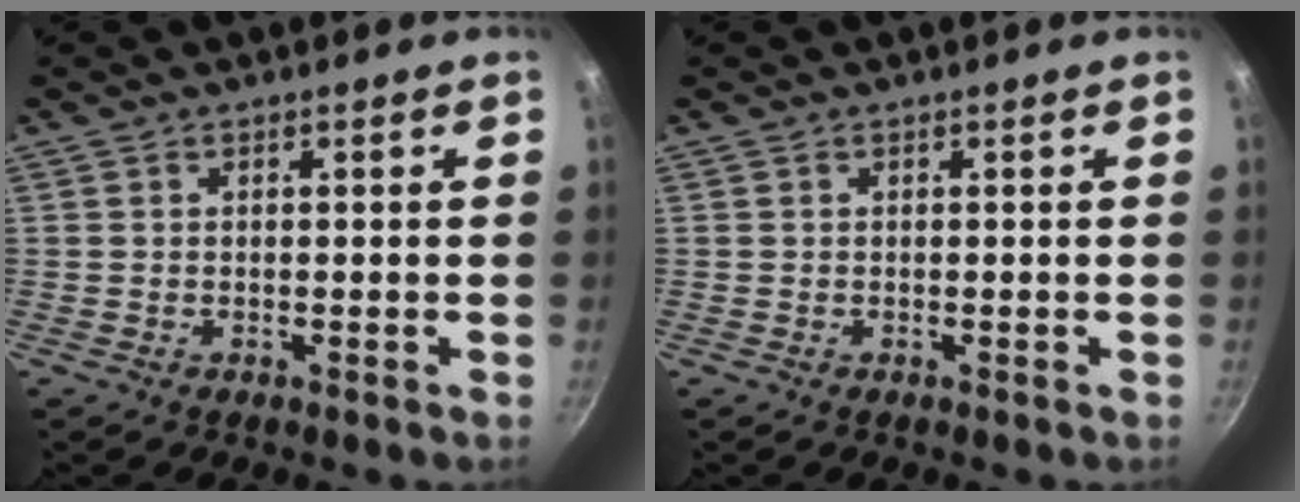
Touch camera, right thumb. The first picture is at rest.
{"total": 0.0}